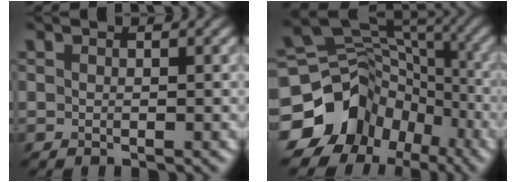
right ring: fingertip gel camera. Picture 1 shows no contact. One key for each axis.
{"total": 13.0, "fx": -5.9, "fy": 10.5, "fz": 4.9, "tx": -0.101, "ty": 0.002, "tz": -0.099}